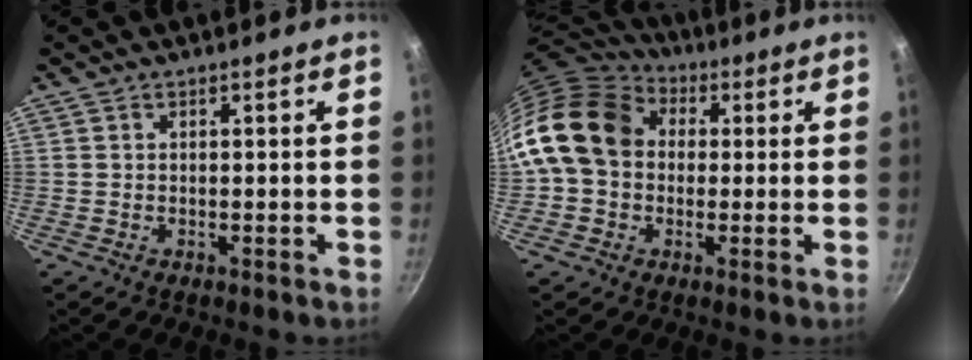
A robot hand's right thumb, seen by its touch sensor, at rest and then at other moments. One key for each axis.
{"total": 17.6, "fx": 2.3, "fy": 14.0, "fz": 10.4, "tx": -0.179, "ty": 0.037, "tz": 0.028}